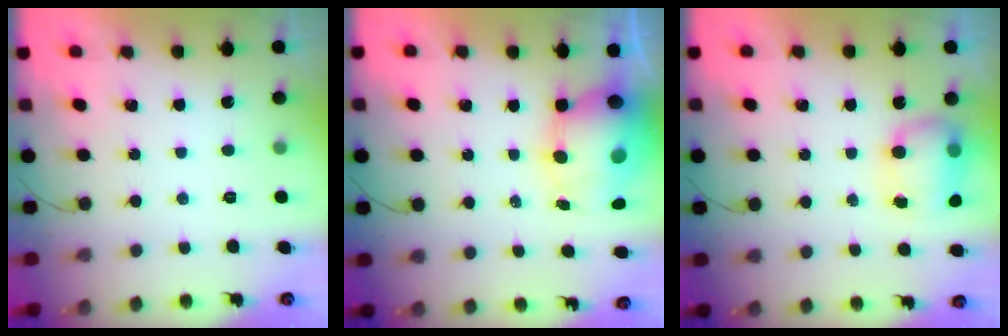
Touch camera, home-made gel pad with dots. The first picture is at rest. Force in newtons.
{"total": 11.7, "press": 11.4, "slide": 2.9}
{"total": 7.9, "press": 7.8, "slide": 0.6}